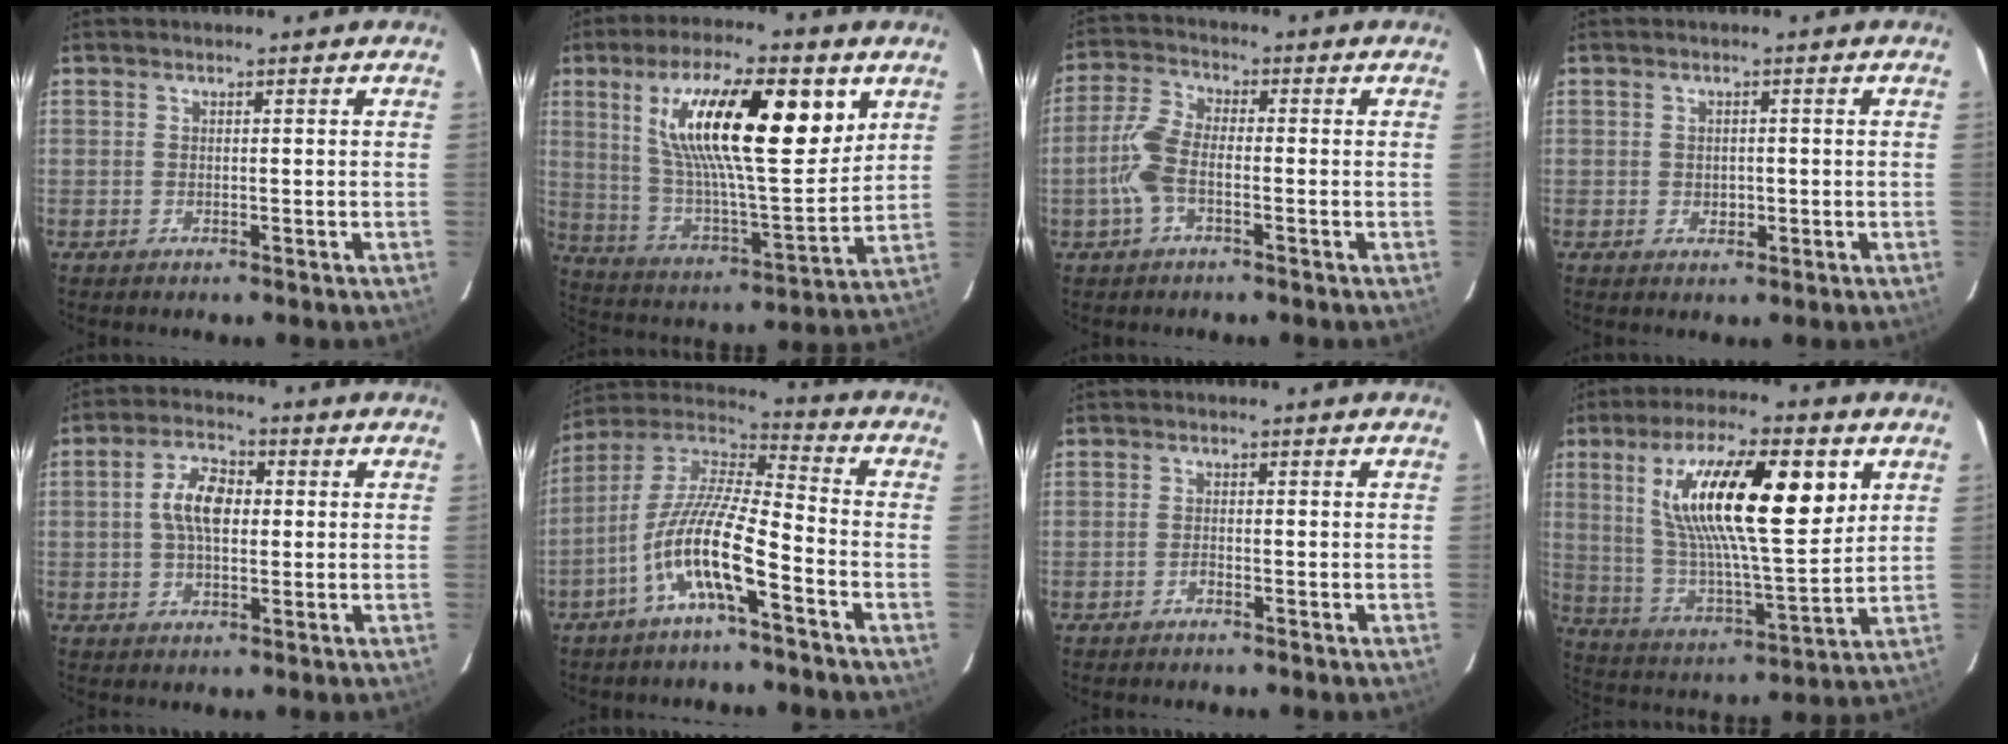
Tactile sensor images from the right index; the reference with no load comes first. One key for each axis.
{"total": 23.8, "fx": 9.6, "fy": 6.9, "fz": 20.7, "tx": -0.353, "ty": 0.011, "tz": 0.167}
{"total": 6.7, "fx": -2.1, "fy": 2.7, "fz": 5.8, "tx": -0.136, "ty": 0.009, "tz": -0.046}
{"total": 1.9, "fx": -0.2, "fy": 1.7, "fz": 0.9, "tx": -0.012, "ty": 0.002, "tz": -0.001}
{"total": 7.2, "fx": 0.6, "fy": 4.0, "fz": 6.0, "tx": -0.112, "ty": 0.017, "tz": 0.011}
{"total": 13.2, "fx": -6.1, "fy": 2.3, "fz": 11.5, "tx": -0.226, "ty": 0.001, "tz": -0.123}
{"total": 0.8, "fx": -0.7, "fy": 0.4, "fz": 0.3, "tx": -0.006, "ty": 0.002, "tz": -0.014}
{"total": 22.5, "fx": 8.0, "fy": 6.3, "fz": 20.0, "tx": -0.354, "ty": 0.011, "tz": 0.142}